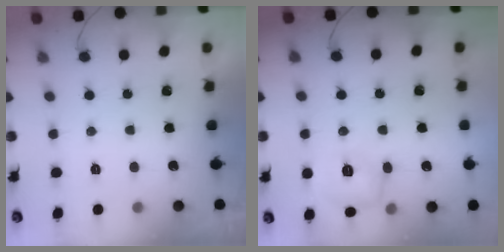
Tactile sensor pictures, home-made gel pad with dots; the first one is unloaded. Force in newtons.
{"total": 7.5, "press": 7.4, "slide": 1.6}